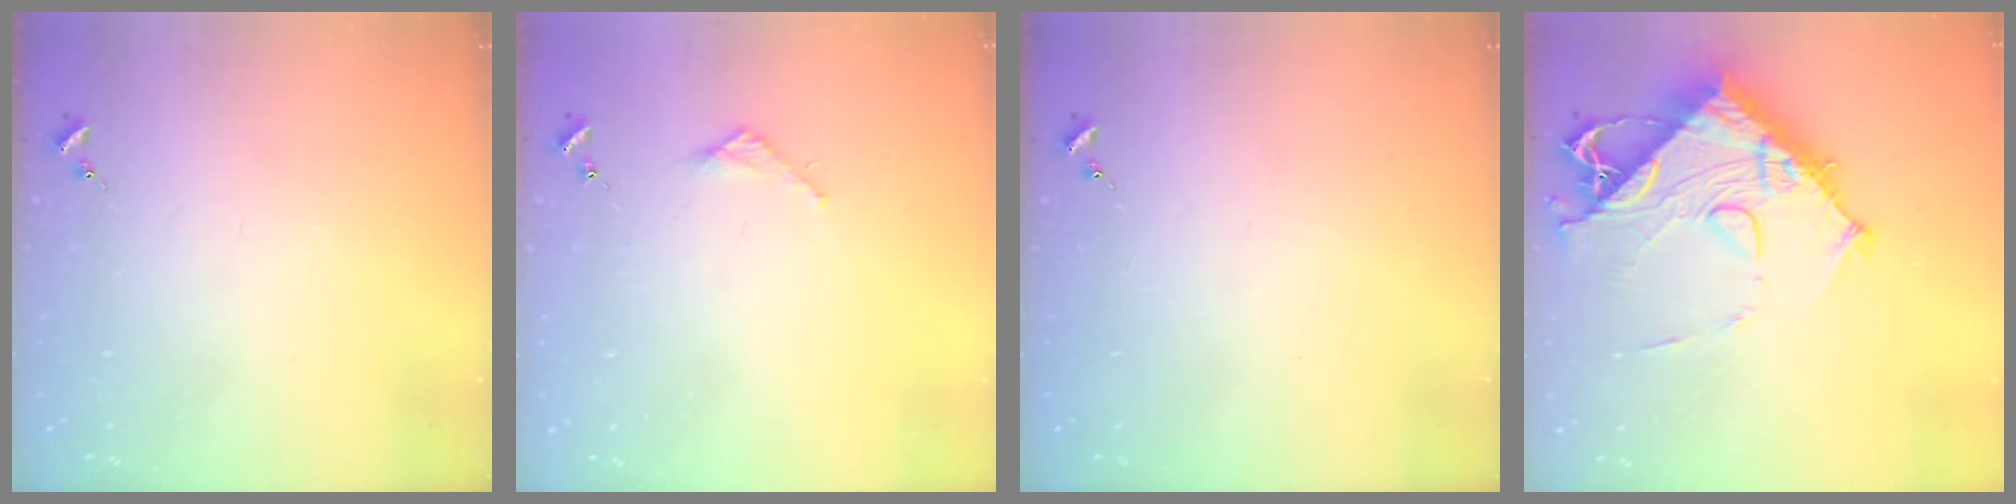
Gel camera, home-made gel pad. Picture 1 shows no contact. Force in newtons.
{"total": 2.7, "press": 2.7, "slide": 0.2}
{"total": 0.0}
{"total": 14.7, "press": 14.6, "slide": 1.5}